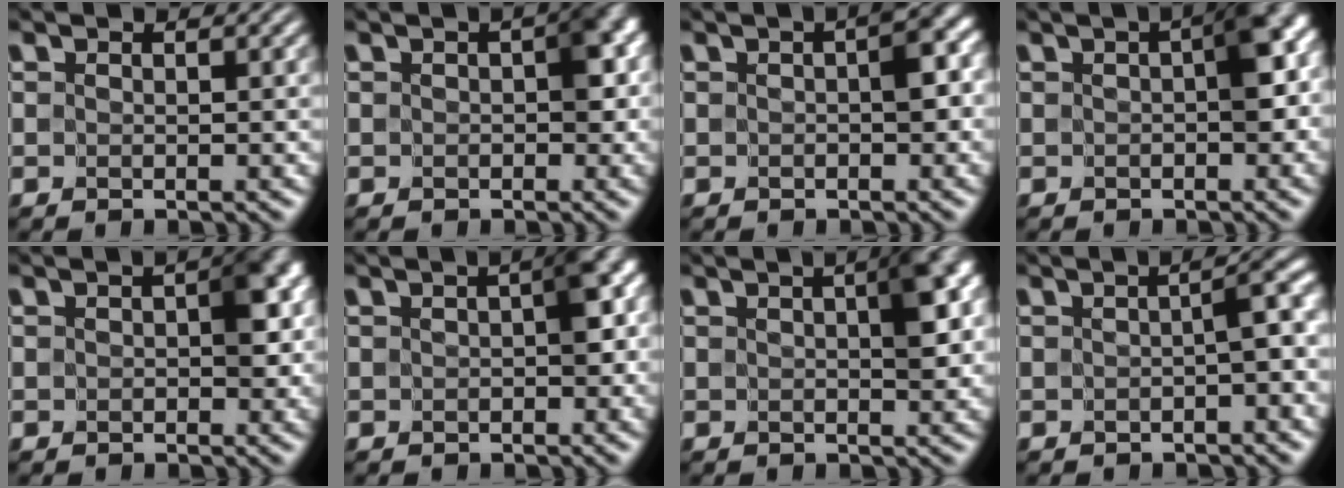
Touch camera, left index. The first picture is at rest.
{"total": 3.0, "force": [0.0, 1.9, 2.3], "torque": [-0.025, 0.001, -0.005]}
{"total": 2.6, "force": [-0.2, 1.3, 2.3], "torque": [-0.028, 0.006, -0.006]}
{"total": 4.2, "force": [0.1, 1.9, 3.8], "torque": [-0.043, 0.010, -0.003]}
{"total": 3.4, "force": [0.0, 2.1, 2.7], "torque": [-0.028, 0.001, -0.005]}
{"total": 3.2, "force": [-0.1, 1.5, 2.8], "torque": [-0.033, 0.007, -0.007]}
{"total": 3.8, "force": [0.8, 1.4, 3.5], "torque": [-0.042, 0.009, 0.007]}
{"total": 2.8, "force": [-0.7, 0.4, 2.7], "torque": [-0.040, 0.013, -0.013]}